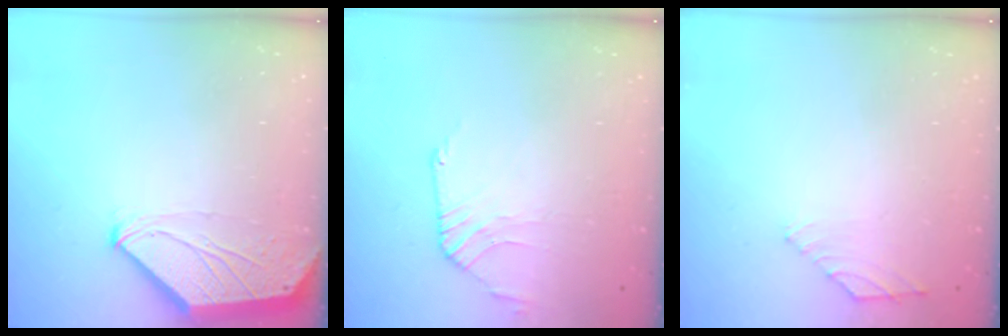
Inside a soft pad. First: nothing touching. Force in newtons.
{"total": 3.2, "press": 3.1, "slide": 0.7}
{"total": 1.4, "press": 1.3, "slide": 0.6}